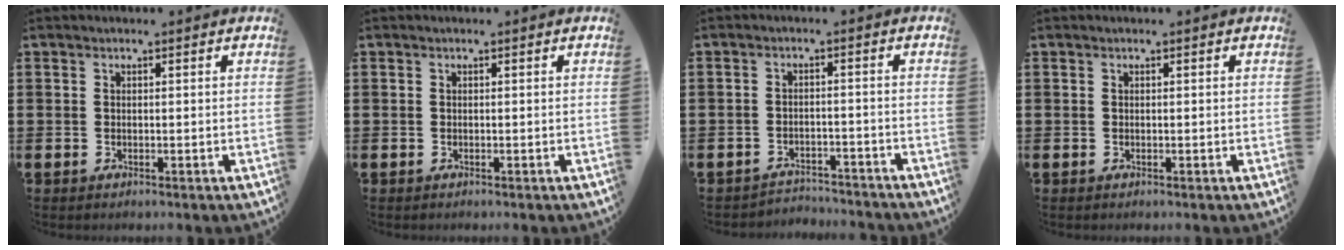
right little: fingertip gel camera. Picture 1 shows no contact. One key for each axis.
{"total": 0.0}
{"total": 2.4, "fx": -2.4, "fy": 0.2, "fz": -0.1, "tx": -0.005, "ty": 0.003, "tz": -0.053}
{"total": 0.0}